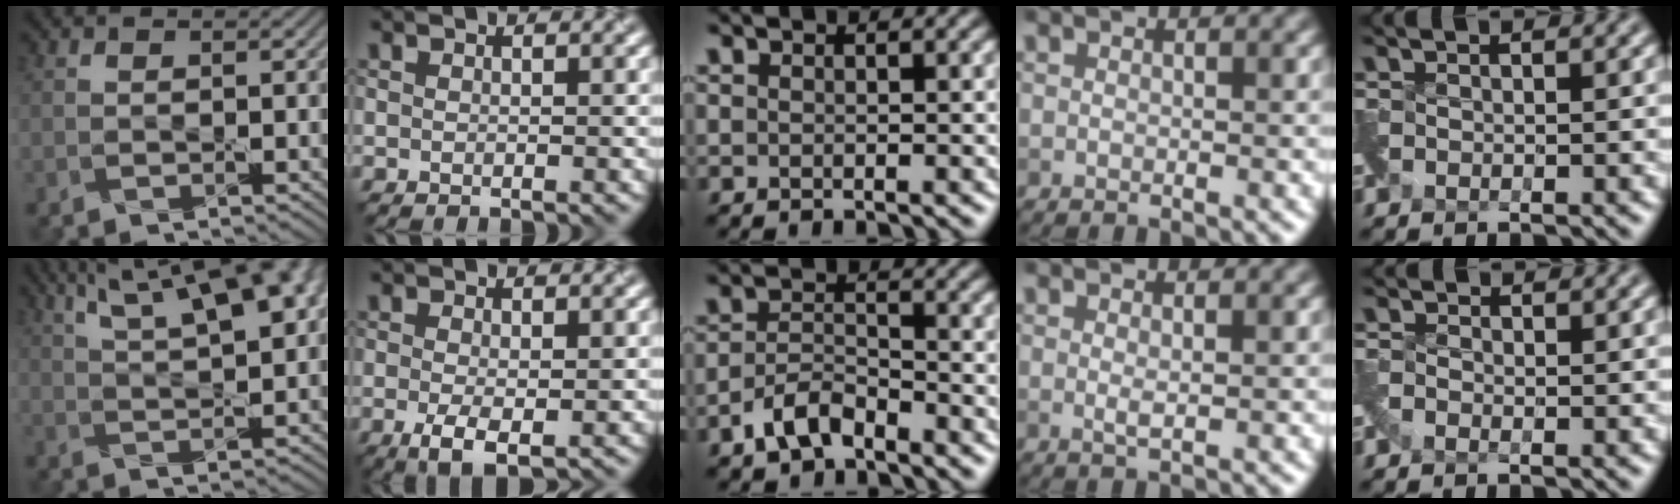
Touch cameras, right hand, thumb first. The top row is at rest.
{"thumb": {"total": 14.3, "force": [7.0, 4.7, 11.5], "torque": [-0.191, 0.036, 0.090]}, "index": {"total": 3.3, "force": [-0.8, 1.3, 2.9], "torque": [-0.059, -0.010, -0.014]}, "middle": {"total": 3.4, "force": [-2.4, 1.5, 1.9], "torque": [-0.039, 0.008, -0.051]}, "ring": {"total": 0.9, "force": [0.2, 0.2, 0.8], "torque": [-0.016, -0.001, 0.003]}, "little": {"total": 0.6, "force": [-0.5, -0.2, -0.4], "torque": [0.002, 0.001, -0.013]}}